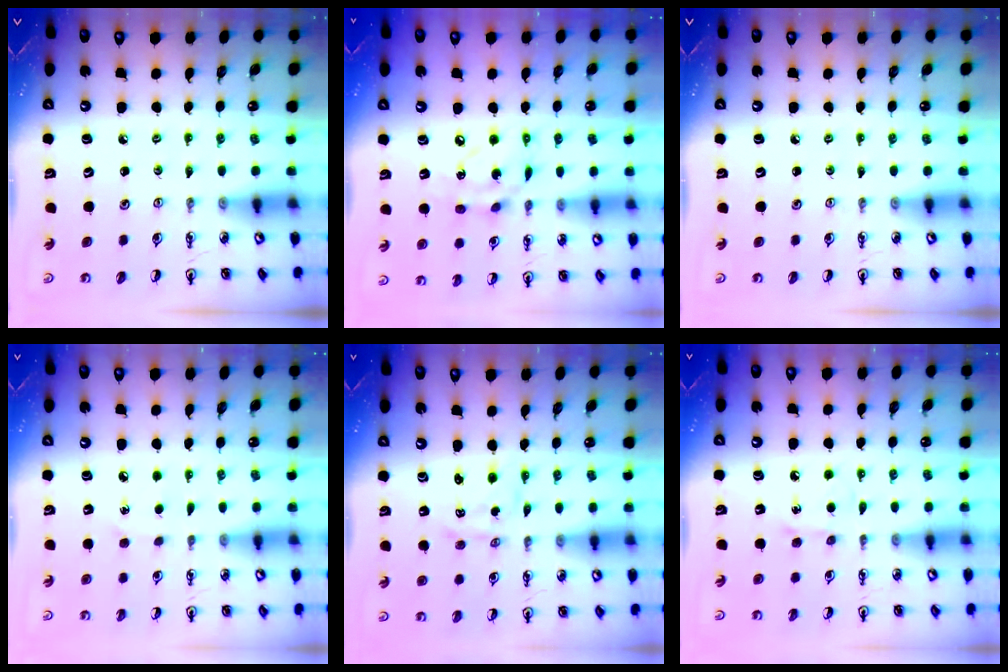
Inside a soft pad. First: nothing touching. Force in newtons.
{"total": 10.9, "press": 10.8, "slide": 0.7}
{"total": 0.0}
{"total": 5.1, "press": 5.1, "slide": 0.6}
{"total": 1.1, "press": 0.7, "slide": 0.8}
{"total": 6.4, "press": 6.3, "slide": 0.9}